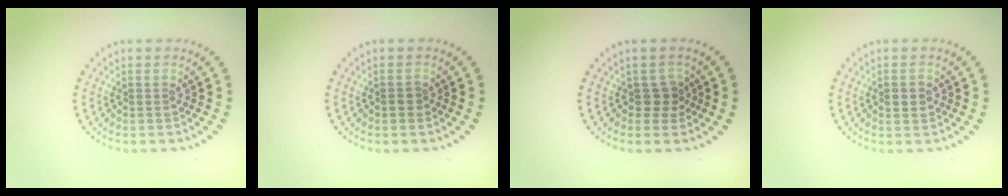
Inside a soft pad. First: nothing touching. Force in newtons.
{"total": 0.9, "press": 0.8, "slide": 0.3}
{"total": 1.6, "press": 1.4, "slide": 0.9}
{"total": 1.1, "press": 1.1, "slide": 0.1}